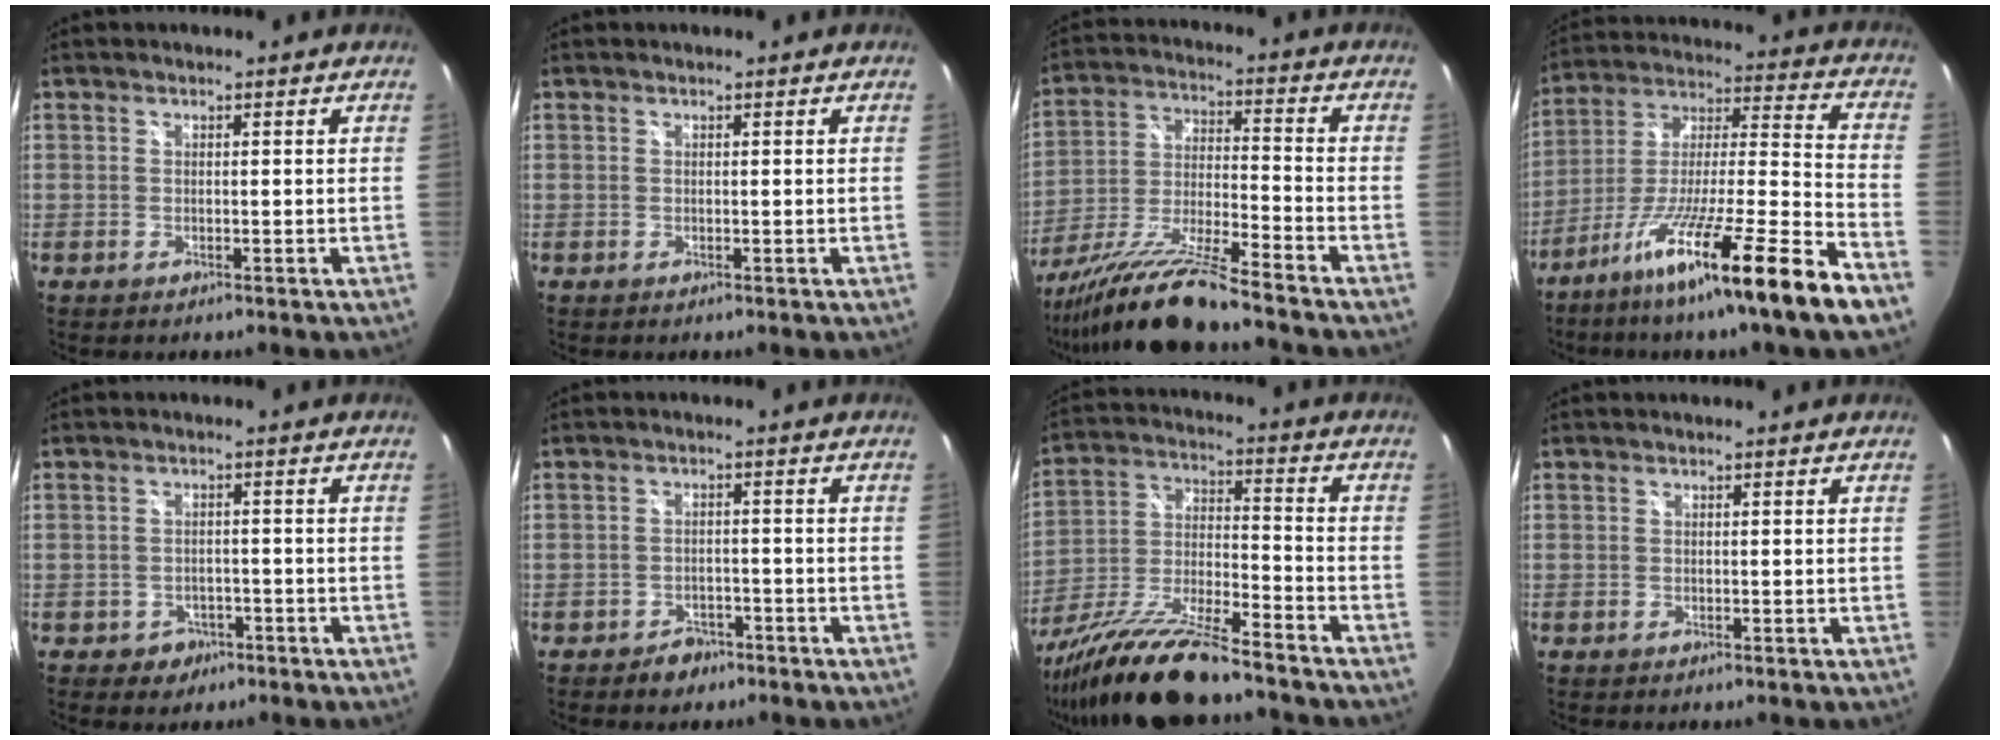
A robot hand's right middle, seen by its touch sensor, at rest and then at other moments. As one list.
[{"total": 0.0}, {"total": 15.8, "force": [-13.4, -0.7, 8.3], "torque": [-0.169, -0.029, -0.249]}, {"total": 21.9, "force": [-14.9, -1.7, 15.9], "torque": [-0.255, -0.041, -0.247]}, {"total": 3.7, "force": [-2.0, 3.1, 0.7], "torque": [-0.024, 0.004, -0.024]}, {"total": 4.1, "force": [-3.0, 2.6, 0.8], "torque": [-0.026, 0.005, -0.041]}, {"total": 18.2, "force": [-14.7, 2.5, 10.4], "torque": [-0.218, -0.036, -0.262]}, {"total": 0.0}]